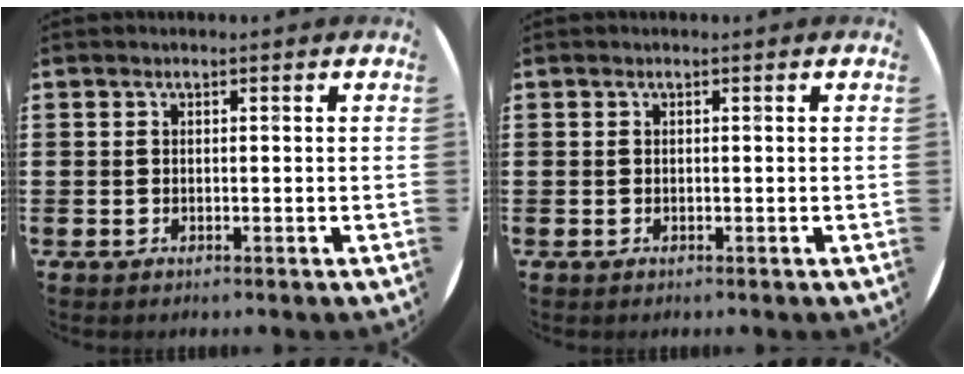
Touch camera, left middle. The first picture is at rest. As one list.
[{"total": 0.0}]